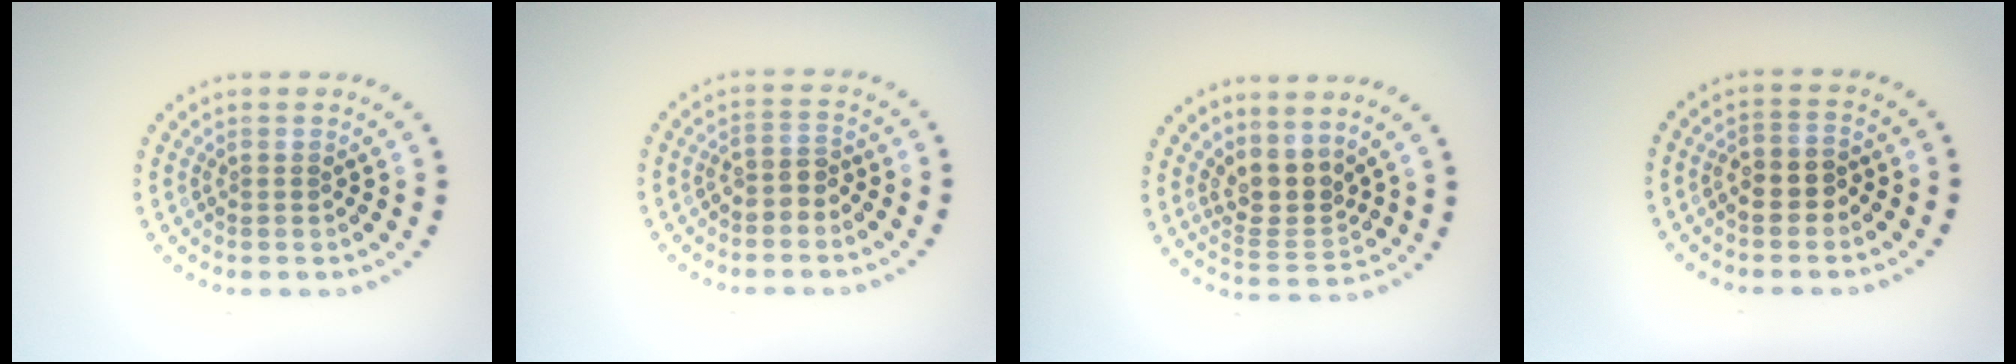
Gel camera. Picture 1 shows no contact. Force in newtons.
{"total": 1.7, "press": 1.5, "slide": 0.7}
{"total": 3.2, "press": 2.5, "slide": 2.0}
{"total": 2.5, "press": 2.4, "slide": 0.8}